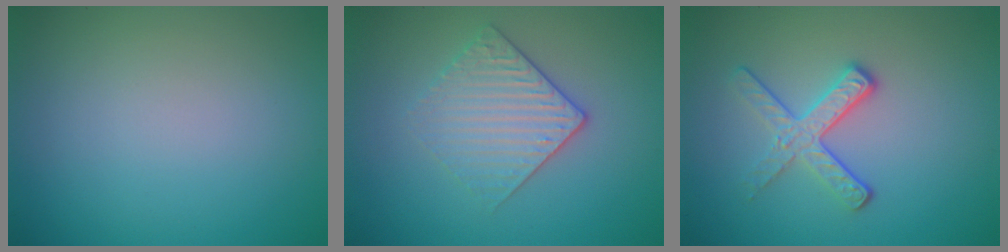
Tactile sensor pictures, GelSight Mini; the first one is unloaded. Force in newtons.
{"total": 3.1, "press": 2.8, "slide": 1.3}
{"total": 3.1, "press": 2.5, "slide": 1.9}